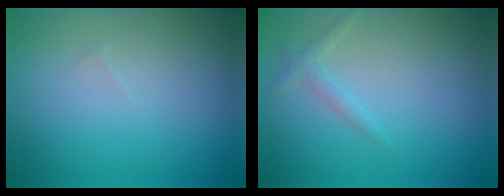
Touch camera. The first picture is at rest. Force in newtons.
{"total": 1.0, "press": 1.0, "slide": 0.2}